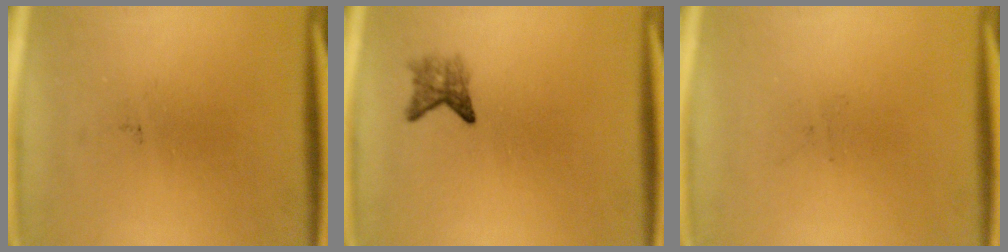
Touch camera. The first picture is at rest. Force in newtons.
{"total": 2.3}
{"total": 0.0}